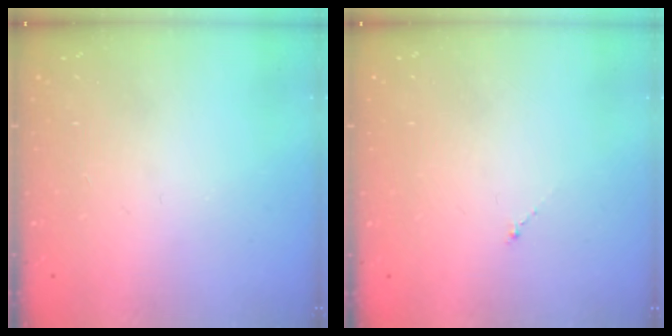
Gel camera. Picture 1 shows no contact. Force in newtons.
{"total": 0.0}